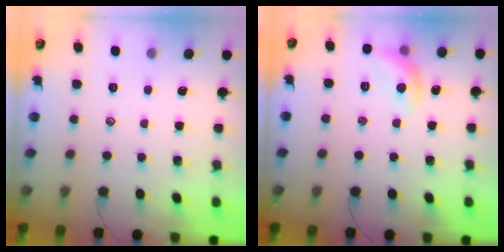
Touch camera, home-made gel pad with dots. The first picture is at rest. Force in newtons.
{"total": 8.9, "press": 8.9, "slide": 0.3}